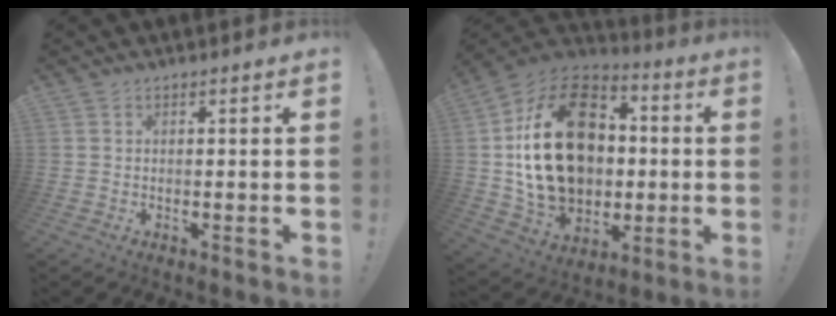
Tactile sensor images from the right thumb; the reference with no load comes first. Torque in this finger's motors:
{"motor_torque": [1.88, 3.13, 0.43, 0.09, 0.32]}